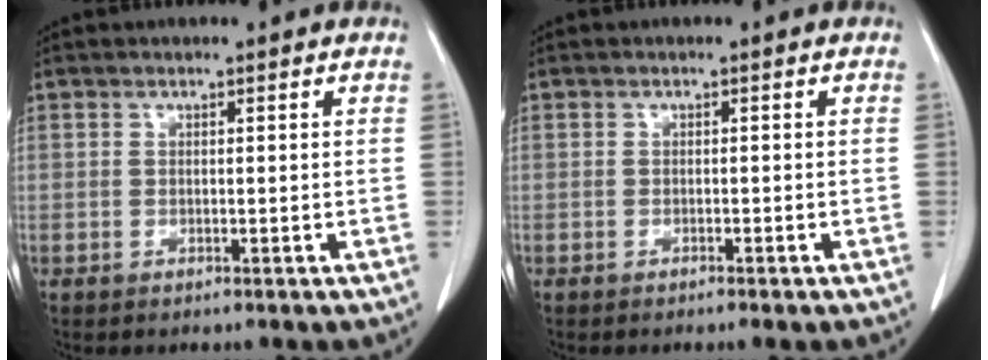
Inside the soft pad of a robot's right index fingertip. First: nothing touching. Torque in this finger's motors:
{"motor_torque": [-0.01, 0.02, -0.01, 0.00]}